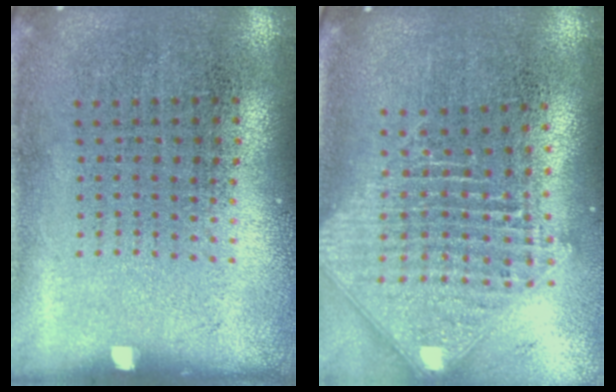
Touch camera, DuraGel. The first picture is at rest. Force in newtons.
{"total": 2.5, "press": 1.9, "slide": 1.6}